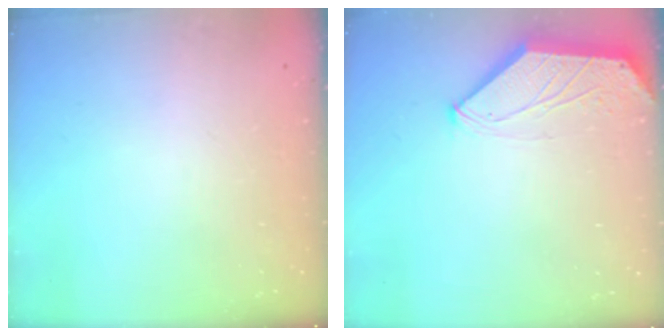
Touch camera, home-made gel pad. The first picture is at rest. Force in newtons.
{"total": 0.5, "press": 0.4, "slide": 0.3}